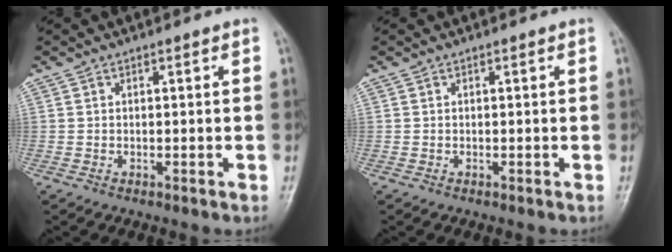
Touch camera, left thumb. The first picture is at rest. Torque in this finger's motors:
{"motor_torque": [0.01, 0.02, -0.04, -0.04, 0.00]}